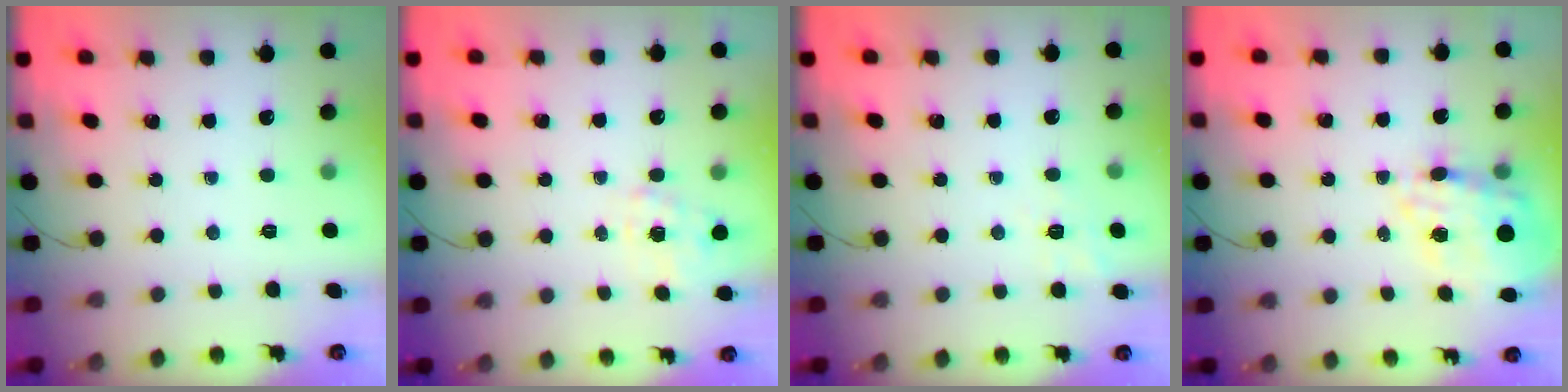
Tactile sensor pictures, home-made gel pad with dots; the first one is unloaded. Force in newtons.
{"total": 0.9, "press": 0.3, "slide": 0.8}
{"total": 2.3, "press": 0.6, "slide": 2.2}
{"total": 15.8, "press": 15.4, "slide": 3.4}